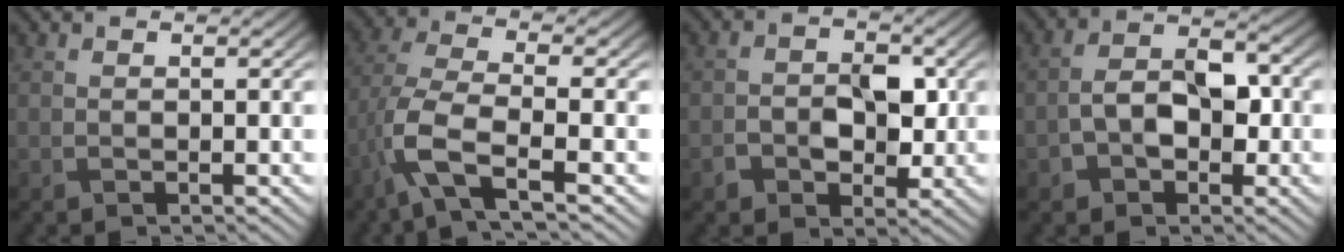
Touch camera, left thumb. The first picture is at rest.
{"total": 8.1, "force": [-3.9, 2.6, 6.7], "torque": [-0.155, 0.001, -0.096]}
{"total": 4.8, "force": [-0.8, 3.4, 3.3], "torque": [-0.050, -0.006, -0.013]}
{"total": 6.1, "force": [-1.5, 4.0, 4.4], "torque": [-0.069, 0.001, -0.034]}